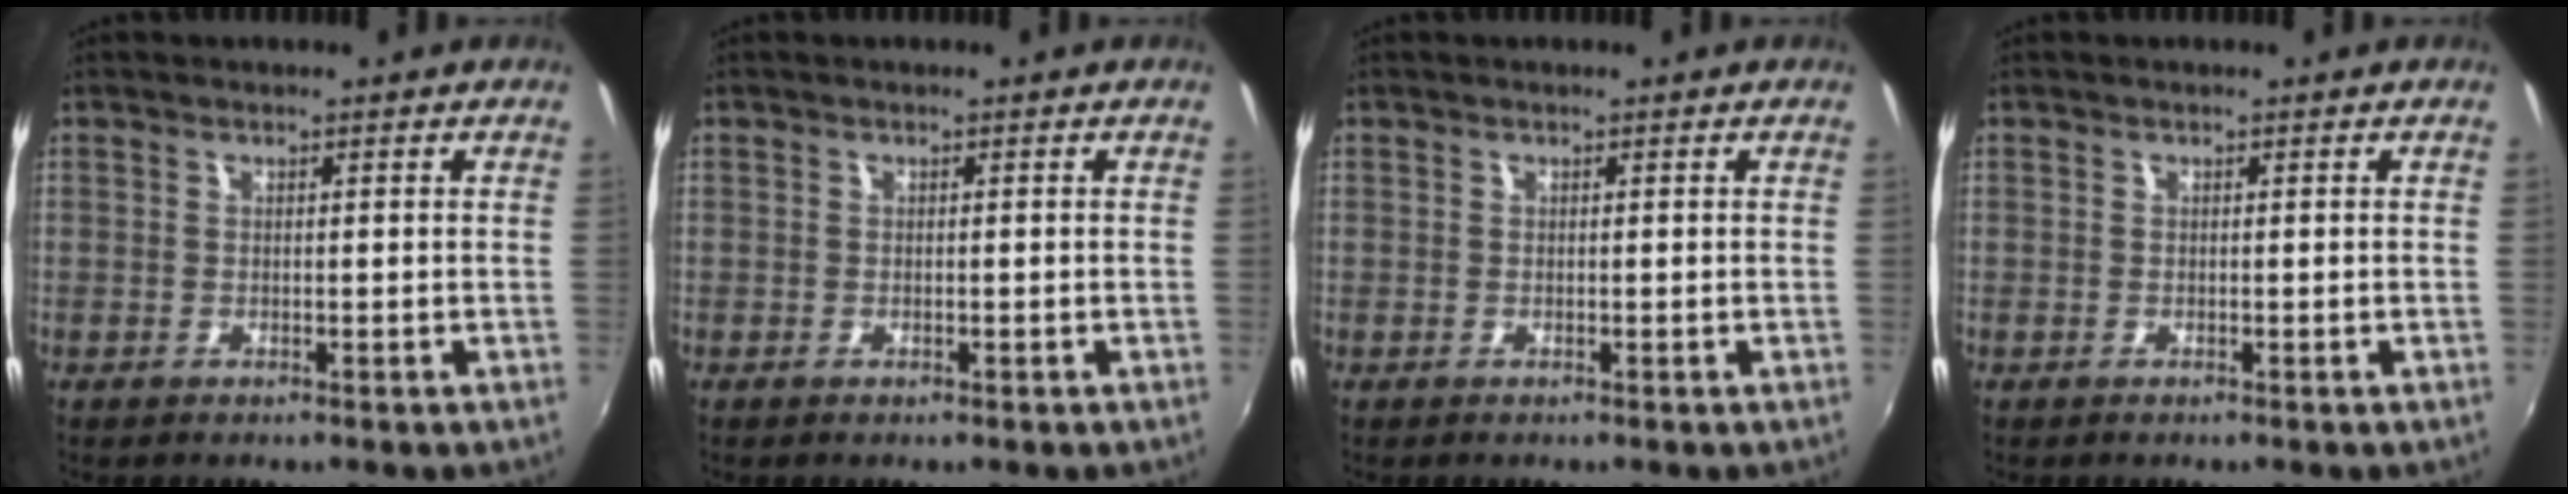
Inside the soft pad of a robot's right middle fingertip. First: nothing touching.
{"total": 0.0}
{"total": 0.0}
{"total": 0.0}